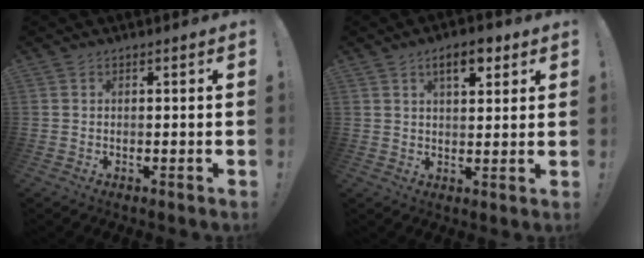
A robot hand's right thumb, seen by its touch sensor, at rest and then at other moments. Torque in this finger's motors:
{"motor_torque": [0.30, 1.43, 0.59, 0.21, 0.10]}